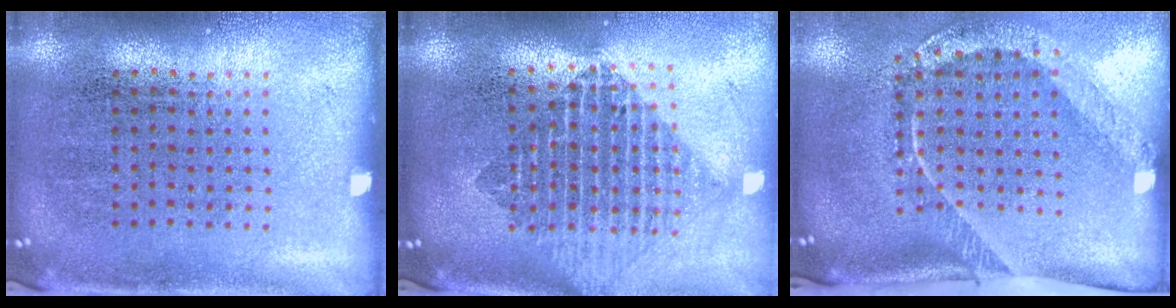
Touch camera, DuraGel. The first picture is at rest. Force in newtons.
{"total": 2.0, "press": 1.7, "slide": 1.1}
{"total": 2.5, "press": 1.6, "slide": 1.9}